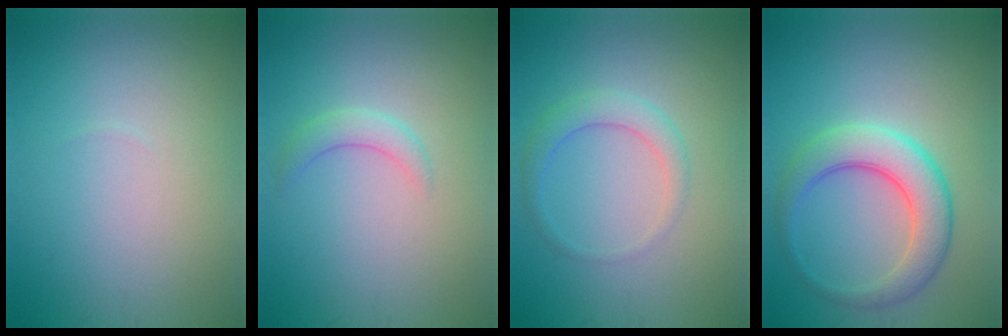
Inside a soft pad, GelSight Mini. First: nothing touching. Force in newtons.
{"total": 1.8, "press": 1.8, "slide": 0.1}
{"total": 2.4, "press": 2.4, "slide": 0.1}
{"total": 5.5, "press": 5.5, "slide": 0.2}